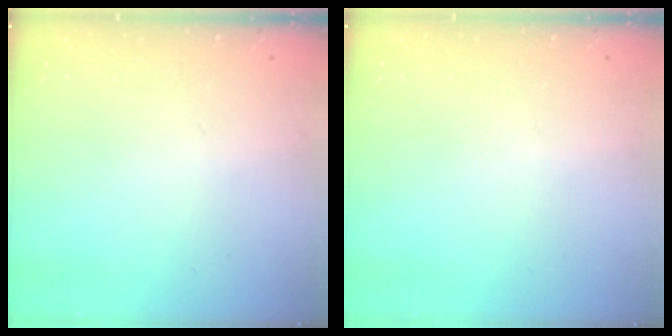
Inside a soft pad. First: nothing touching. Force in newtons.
{"total": 0.0}